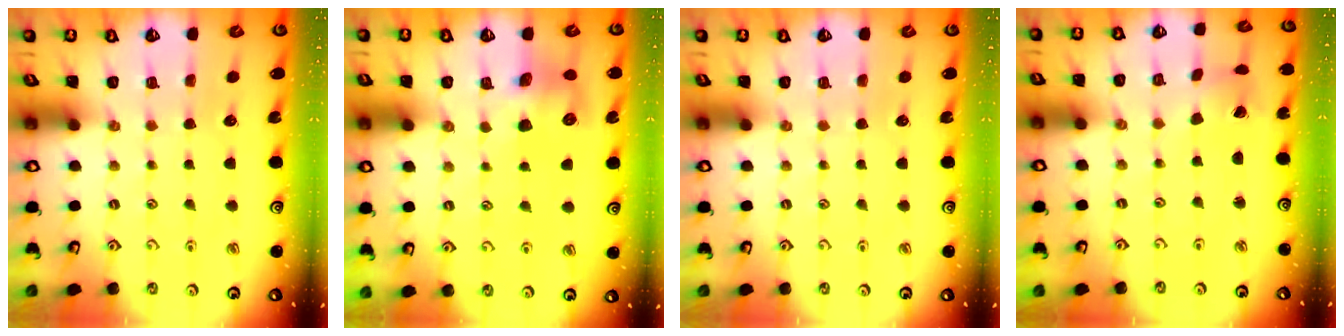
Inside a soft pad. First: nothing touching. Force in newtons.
{"total": 9.1, "press": 9.0, "slide": 0.5}
{"total": 0.0}
{"total": 1.2, "press": 1.2, "slide": 0.2}